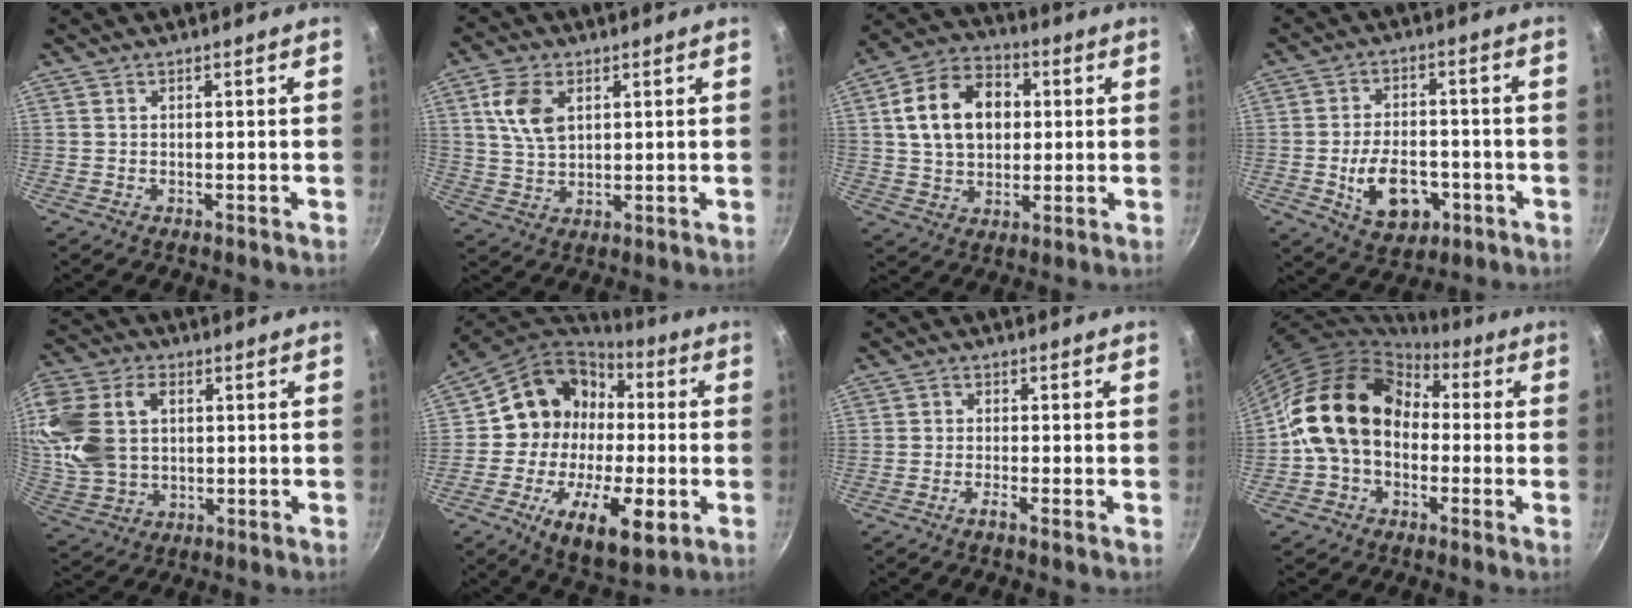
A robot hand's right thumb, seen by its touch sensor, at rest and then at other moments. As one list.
[{"total": 8.2, "force": [2.7, 5.1, 5.8], "torque": [-0.105, -0.008, 0.052]}, {"total": 15.2, "force": [2.6, 11.1, 10.1], "torque": [-0.146, 0.016, 0.036]}, {"total": 11.8, "force": [-3.6, 7.6, 8.3], "torque": [-0.108, 0.016, -0.048]}, {"total": 16.7, "force": [2.9, 11.9, 11.4], "torque": [-0.232, 0.009, 0.060]}, {"total": 21.1, "force": [-3.2, 15.4, 14.0], "torque": [-0.199, 0.035, -0.058]}, {"total": 1.7, "force": [-1.1, 0.2, 1.3], "torque": [-0.029, 0.011, -0.029]}, {"total": 16.2, "force": [0.1, 12.4, 10.3], "torque": [-0.151, 0.045, -0.014]}]